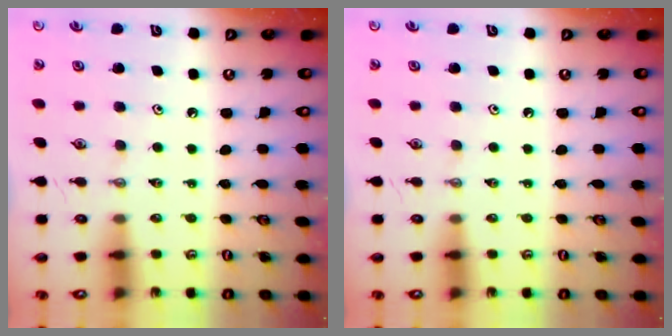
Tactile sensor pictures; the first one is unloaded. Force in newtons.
{"total": 0.0}